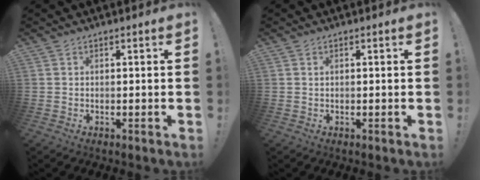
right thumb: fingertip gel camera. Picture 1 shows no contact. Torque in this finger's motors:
{"motor_torque": [-0.23, -0.03, -0.26, 0.22, 0.00]}